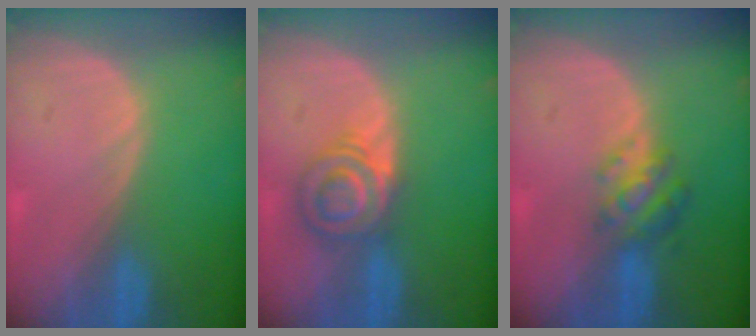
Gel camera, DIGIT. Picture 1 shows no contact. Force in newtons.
{"total": 5.7, "press": 5.6, "slide": 1.0}
{"total": 4.8, "press": 4.6, "slide": 1.6}